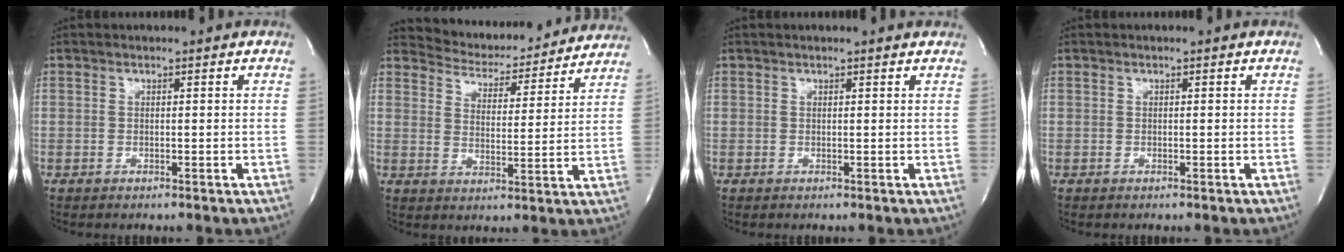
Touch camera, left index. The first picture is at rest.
{"total": 13.4, "force": [12.9, 3.0, 1.8], "torque": [-0.016, -0.007, 0.165]}
{"total": 1.5, "force": [1.3, -0.1, 0.6], "torque": [-0.015, 0.002, 0.008]}
{"total": 0.0}